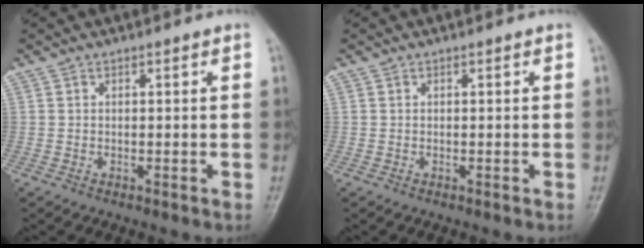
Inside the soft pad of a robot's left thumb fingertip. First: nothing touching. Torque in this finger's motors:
{"motor_torque": [0.00, 0.00, 0.02, -0.02, 0.00]}